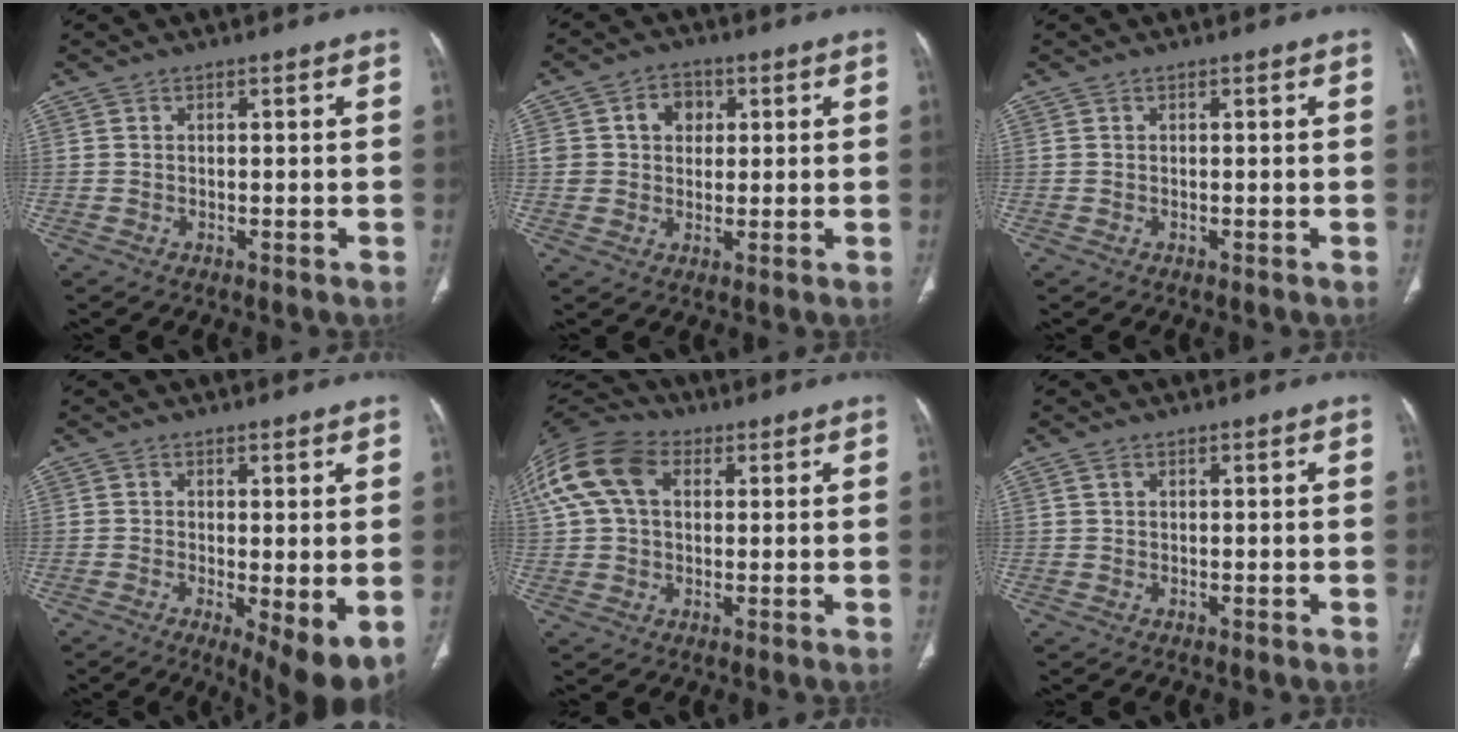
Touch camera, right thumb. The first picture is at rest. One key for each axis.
{"total": 6.5, "fx": 1.7, "fy": 5.4, "fz": 3.3, "tx": -0.017, "ty": 0.001, "tz": 0.027}
{"total": 0.0}
{"total": 8.3, "fx": -1.4, "fy": 2.4, "fz": 7.8, "tx": -0.119, "ty": -0.026, "tz": -0.018}
{"total": 16.7, "fx": 5.2, "fy": 11.2, "fz": 11.2, "tx": -0.252, "ty": 0.036, "tz": 0.090}
{"total": 0.8, "fx": 0.4, "fy": 0.5, "fz": 0.5, "tx": -0.011, "ty": 0.005, "tz": 0.009}